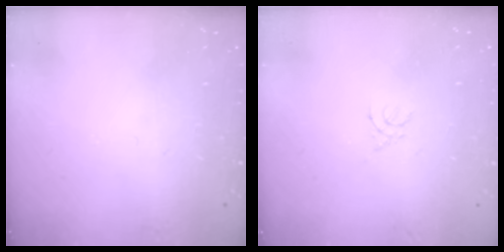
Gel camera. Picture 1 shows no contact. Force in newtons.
{"total": 1.4, "press": 1.4, "slide": 0.3}